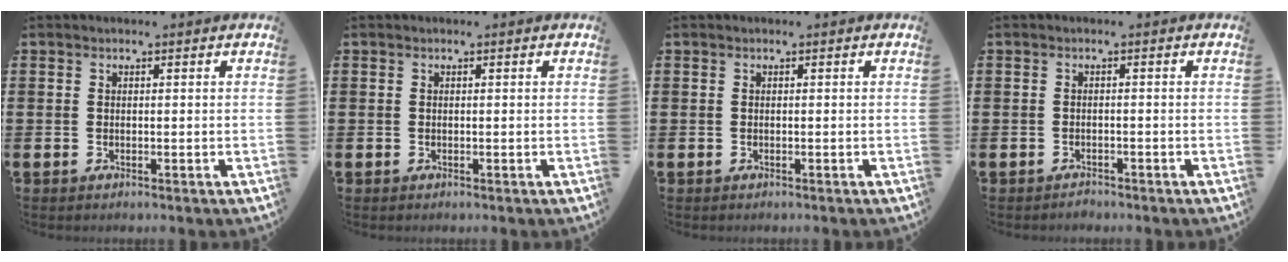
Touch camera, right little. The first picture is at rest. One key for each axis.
{"total": 0.0}
{"total": 0.0}
{"total": 0.8, "fx": -0.8, "fy": 0.2, "fz": 0.0, "tx": -0.002, "ty": 0.001, "tz": -0.017}